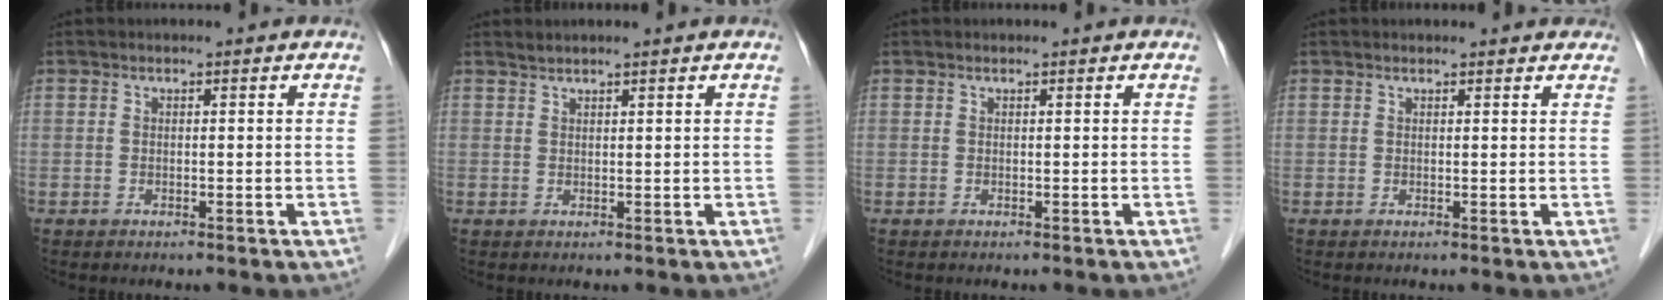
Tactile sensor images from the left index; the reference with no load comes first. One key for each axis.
{"total": 1.3, "fx": 1.2, "fy": -0.3, "fz": 0.4, "tx": -0.010, "ty": 0.010, "tz": 0.030}
{"total": 0.0}
{"total": 3.5, "fx": 3.3, "fy": 1.0, "fz": 0.7, "tx": -0.005, "ty": 0.015, "tz": 0.028}